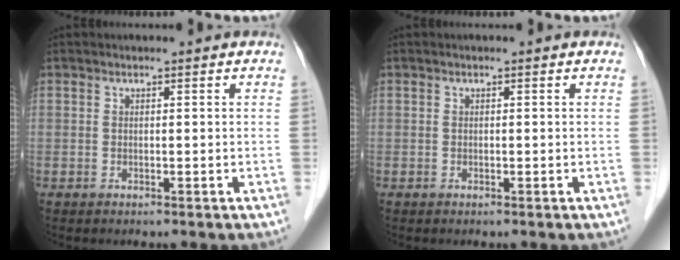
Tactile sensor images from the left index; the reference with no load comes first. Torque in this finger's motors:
{"motor_torque": [-0.26, 0.12, -0.03, -0.01]}